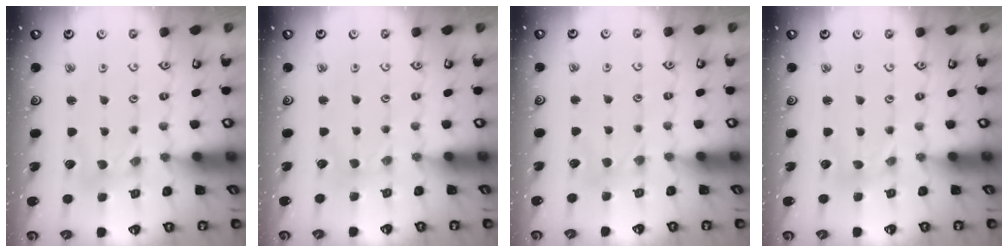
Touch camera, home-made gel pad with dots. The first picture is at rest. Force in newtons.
{"total": 0.0}
{"total": 2.4, "press": 2.4, "slide": 0.4}
{"total": 0.0}